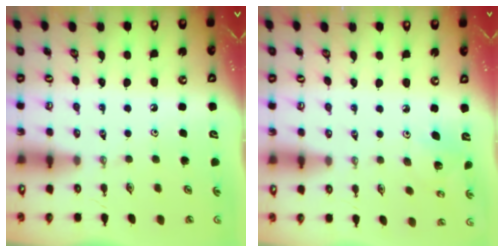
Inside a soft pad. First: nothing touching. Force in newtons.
{"total": 2.9, "press": 2.9, "slide": 0.2}